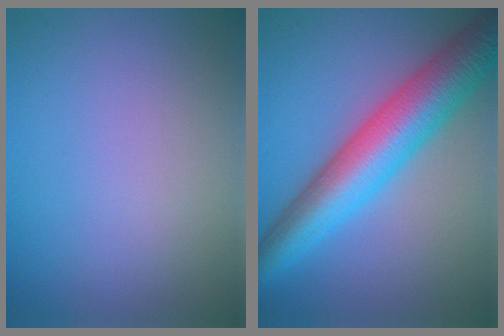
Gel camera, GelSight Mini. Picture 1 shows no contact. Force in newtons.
{"total": 9.2, "press": 9.2, "slide": 0.1}